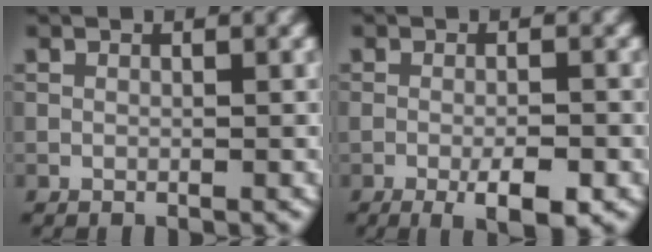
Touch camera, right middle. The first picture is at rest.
{"total": 3.8, "force": [-1.7, 0.8, 3.3], "torque": [-0.057, -0.006, -0.026]}